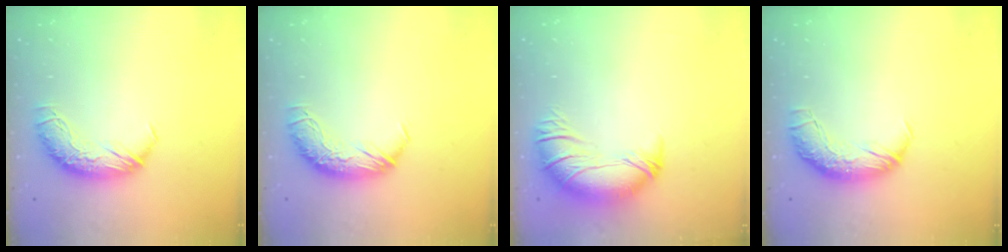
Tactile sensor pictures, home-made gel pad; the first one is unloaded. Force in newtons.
{"total": 0.0}
{"total": 2.6, "press": 0.1, "slide": 2.6}
{"total": 2.3, "press": 1.1, "slide": 2.1}